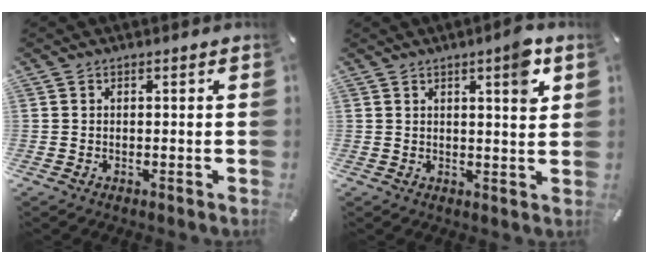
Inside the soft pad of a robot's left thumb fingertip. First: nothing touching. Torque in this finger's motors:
{"motor_torque": [0.75, 0.97, 0.72, -0.48, 0.21]}